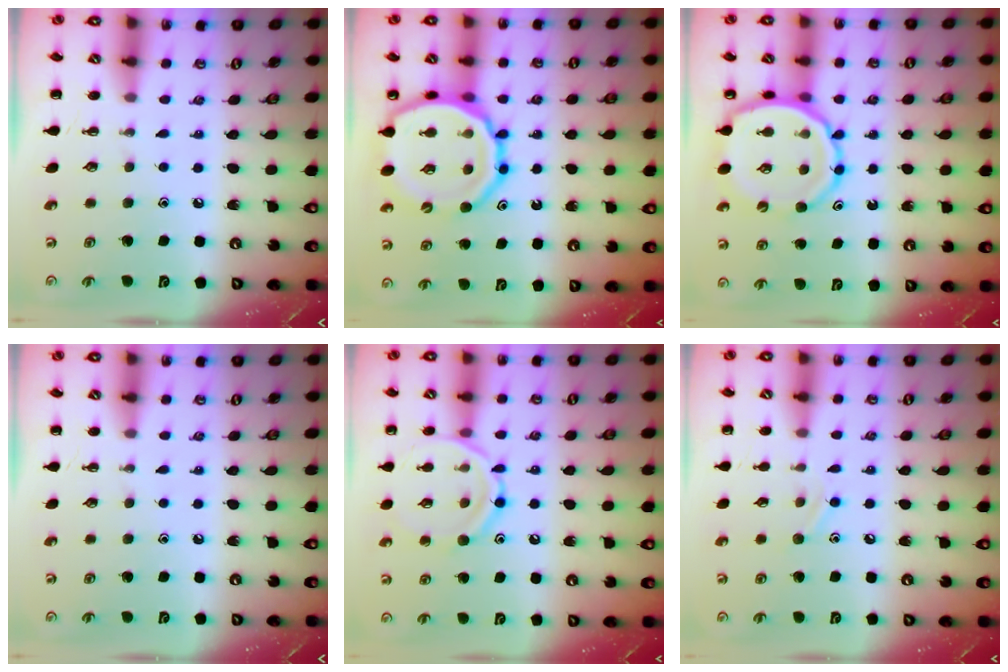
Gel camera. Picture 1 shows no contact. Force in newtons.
{"total": 19.8, "press": 19.4, "slide": 3.9}
{"total": 12.2, "press": 11.9, "slide": 2.7}
{"total": 0.0}
{"total": 13.0, "press": 12.9, "slide": 1.0}
{"total": 6.7, "press": 6.6, "slide": 1.4}